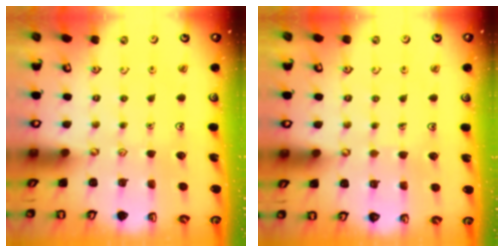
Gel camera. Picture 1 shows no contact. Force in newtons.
{"total": 2.5, "press": 2.5, "slide": 0.2}